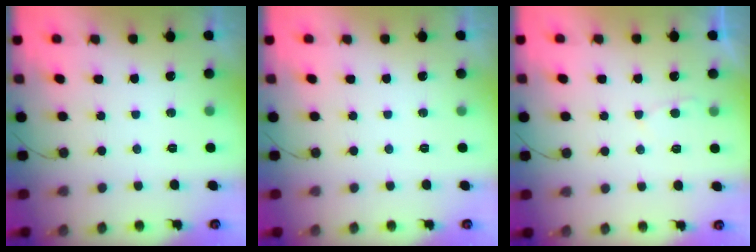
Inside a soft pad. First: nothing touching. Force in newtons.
{"total": 0.0}
{"total": 2.5, "press": 2.5, "slide": 0.4}